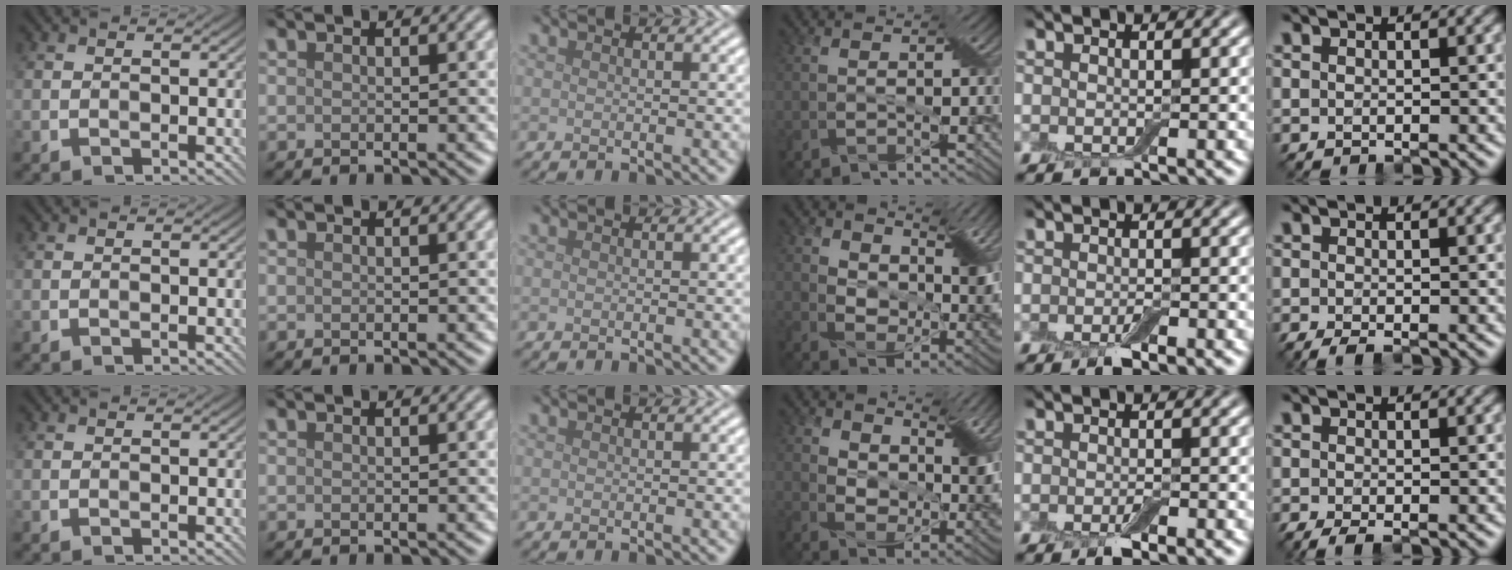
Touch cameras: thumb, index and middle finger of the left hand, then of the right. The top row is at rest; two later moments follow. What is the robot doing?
{"motion": "squeeze", "object": "air blower"}